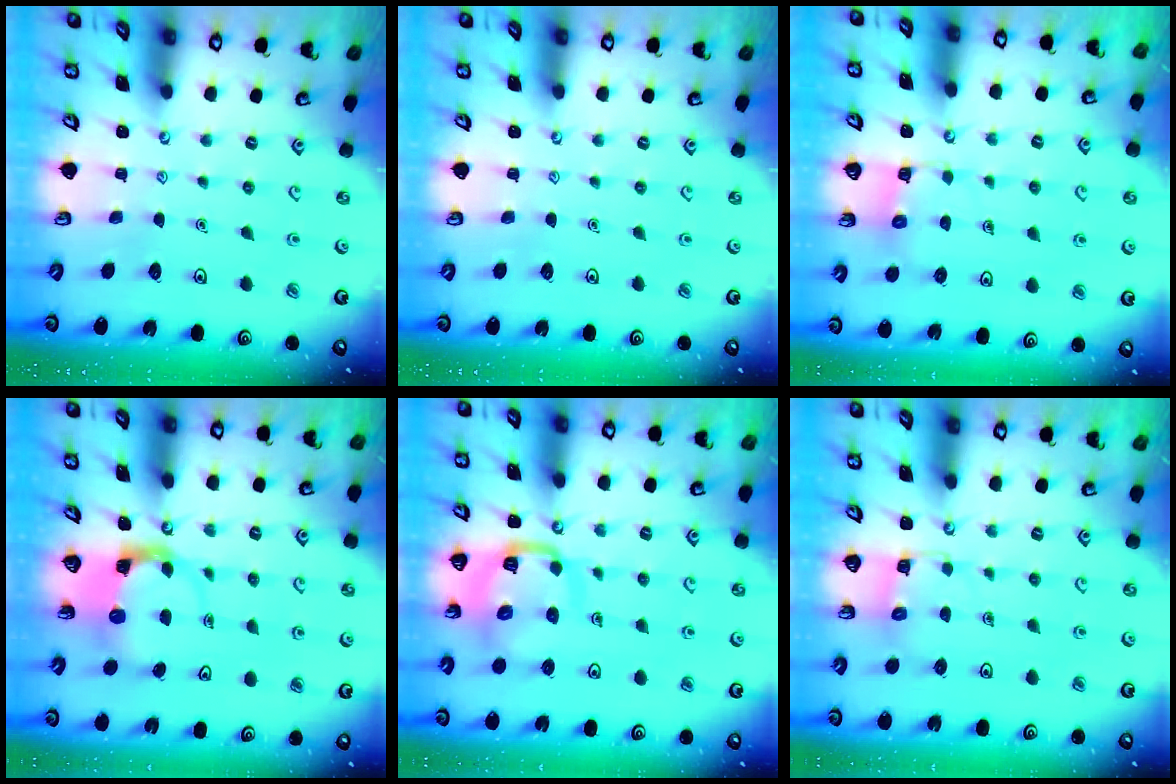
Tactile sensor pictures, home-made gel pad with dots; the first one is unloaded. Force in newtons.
{"total": 0.0}
{"total": 7.7, "press": 7.7, "slide": 0.2}
{"total": 3.6, "press": 3.6, "slide": 0.5}
{"total": 12.6, "press": 12.6, "slide": 1.4}
{"total": 4.6, "press": 4.5, "slide": 0.4}